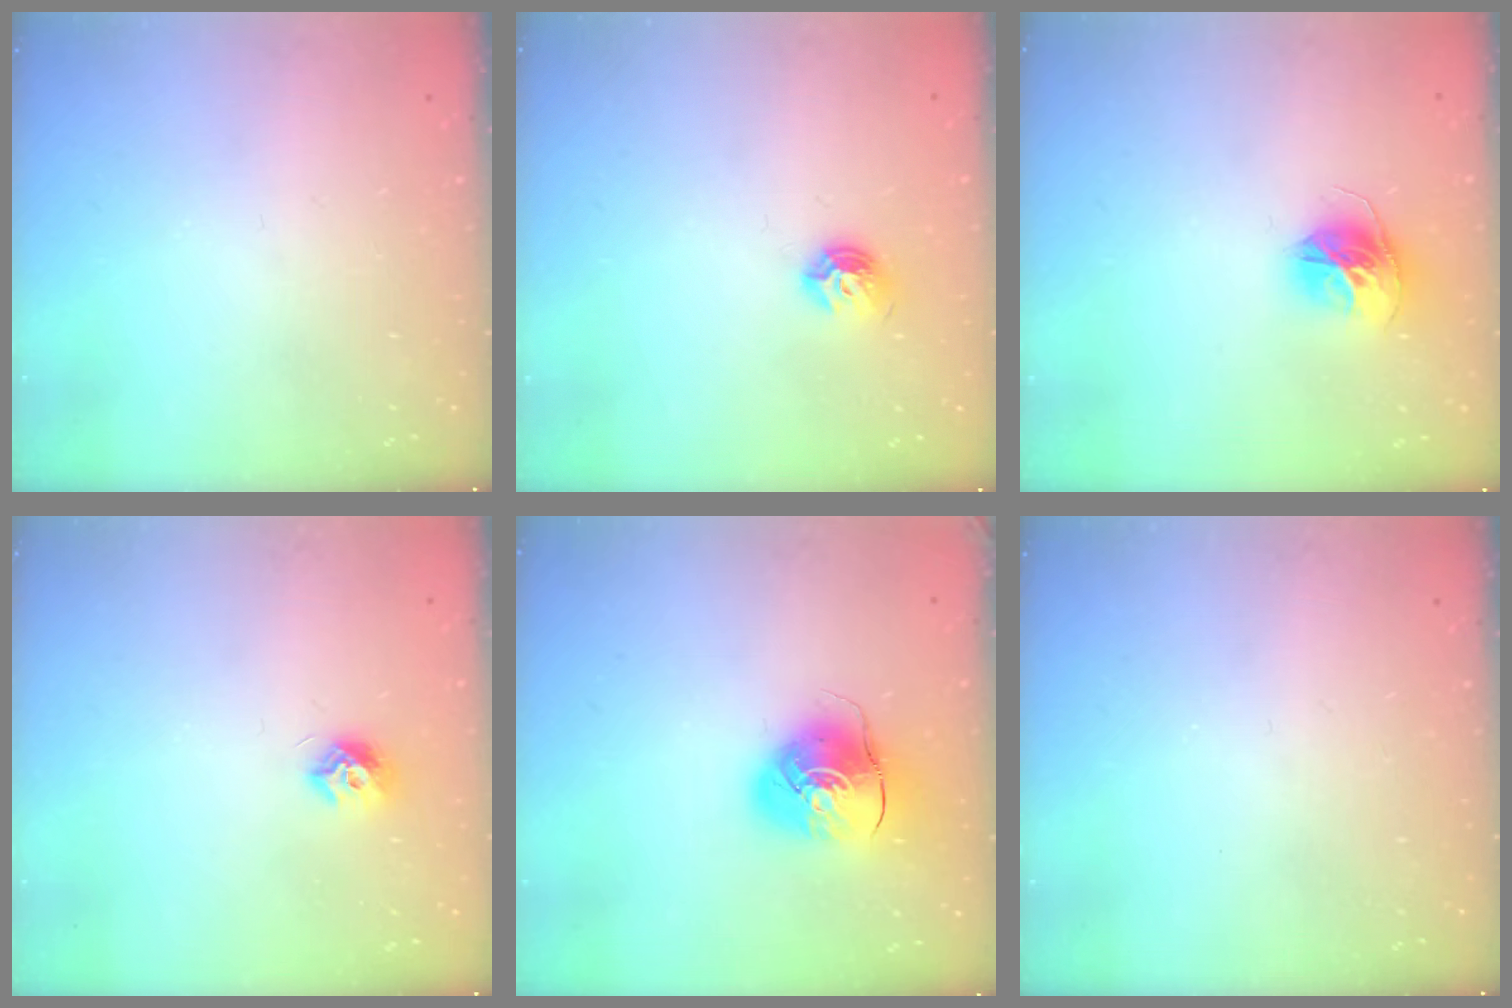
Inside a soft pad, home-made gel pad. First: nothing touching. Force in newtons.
{"total": 7.0, "press": 6.9, "slide": 0.7}
{"total": 12.0, "press": 12.0, "slide": 1.2}
{"total": 7.3, "press": 7.2, "slide": 0.3}
{"total": 9.7, "press": 9.6, "slide": 1.2}
{"total": 0.0}